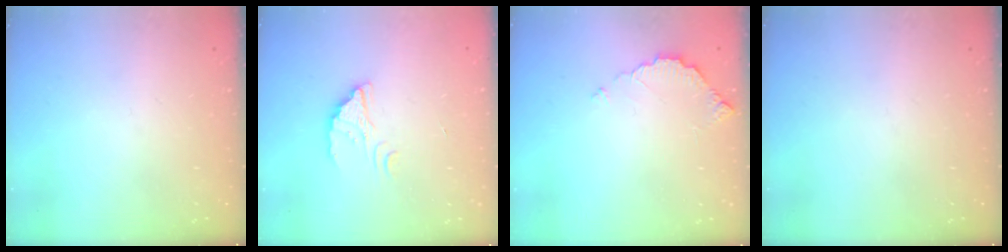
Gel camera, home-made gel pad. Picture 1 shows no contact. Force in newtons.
{"total": 2.1, "press": 2.1, "slide": 0.2}
{"total": 3.5, "press": 3.5, "slide": 0.2}
{"total": 0.0}